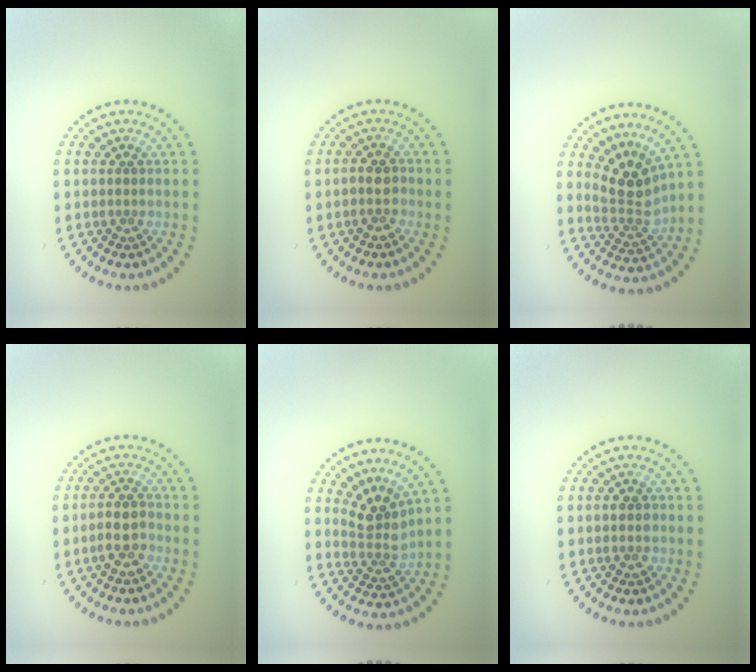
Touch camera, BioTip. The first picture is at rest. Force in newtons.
{"total": 1.8, "press": 1.6, "slide": 0.7}
{"total": 3.5, "press": 2.8, "slide": 2.1}
{"total": 2.4, "press": 2.2, "slide": 0.7}
{"total": 3.1, "press": 2.2, "slide": 2.2}
{"total": 1.4, "press": 1.4, "slide": 0.3}